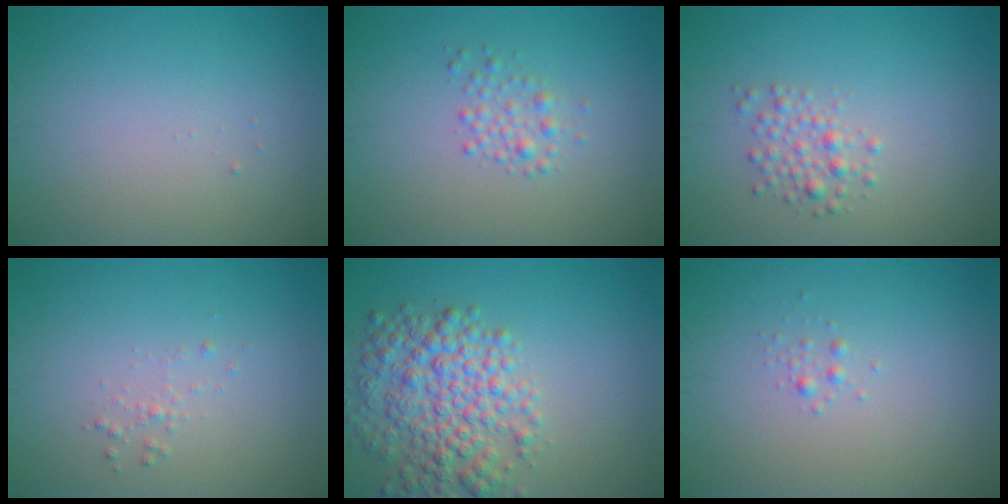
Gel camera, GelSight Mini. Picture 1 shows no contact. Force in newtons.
{"total": 1.6, "press": 1.6, "slide": 0.0}
{"total": 1.9, "press": 1.9, "slide": 0.1}
{"total": 0.7, "press": 0.7, "slide": 0.1}
{"total": 6.4, "press": 6.4, "slide": 0.2}
{"total": 0.7, "press": 0.7, "slide": 0.0}